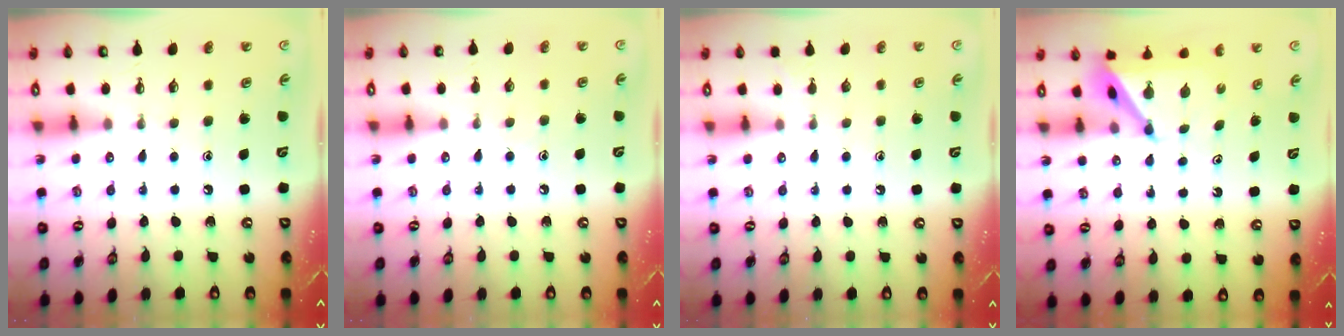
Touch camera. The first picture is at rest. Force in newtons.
{"total": 3.0, "press": 2.9, "slide": 0.4}
{"total": 2.6, "press": 2.6, "slide": 0.3}
{"total": 5.1, "press": 5.0, "slide": 0.4}